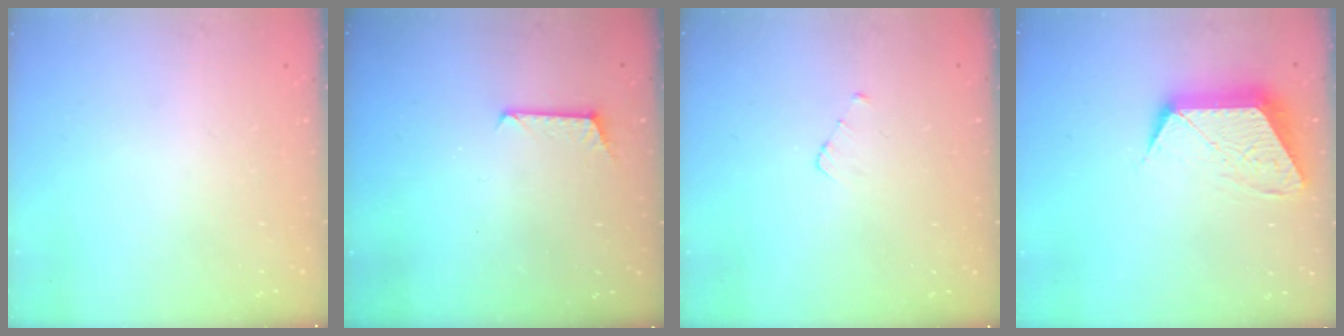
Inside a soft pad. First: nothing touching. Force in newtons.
{"total": 6.0, "press": 6.0, "slide": 0.4}
{"total": 2.7, "press": 2.7, "slide": 0.3}
{"total": 11.3, "press": 11.3, "slide": 0.7}